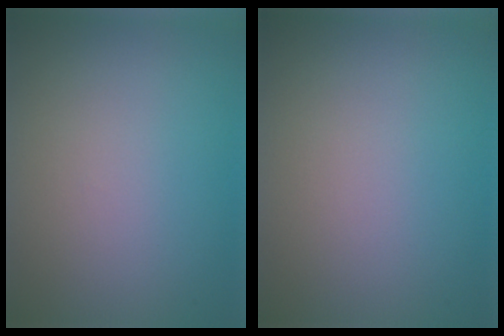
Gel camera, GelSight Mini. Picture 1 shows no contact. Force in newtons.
{"total": 0.0}